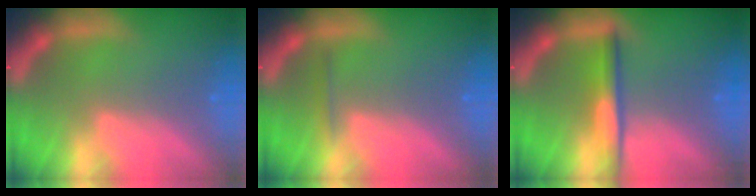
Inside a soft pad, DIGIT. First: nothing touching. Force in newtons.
{"total": 0.9}
{"total": 3.5}